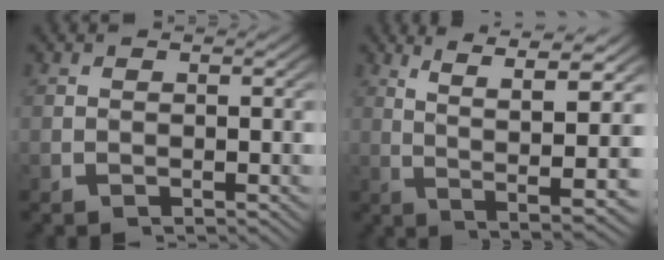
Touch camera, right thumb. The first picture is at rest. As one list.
[{"total": 10.7, "force": [2.7, 4.5, 9.4], "torque": [-0.136, 0.001, 0.042]}]